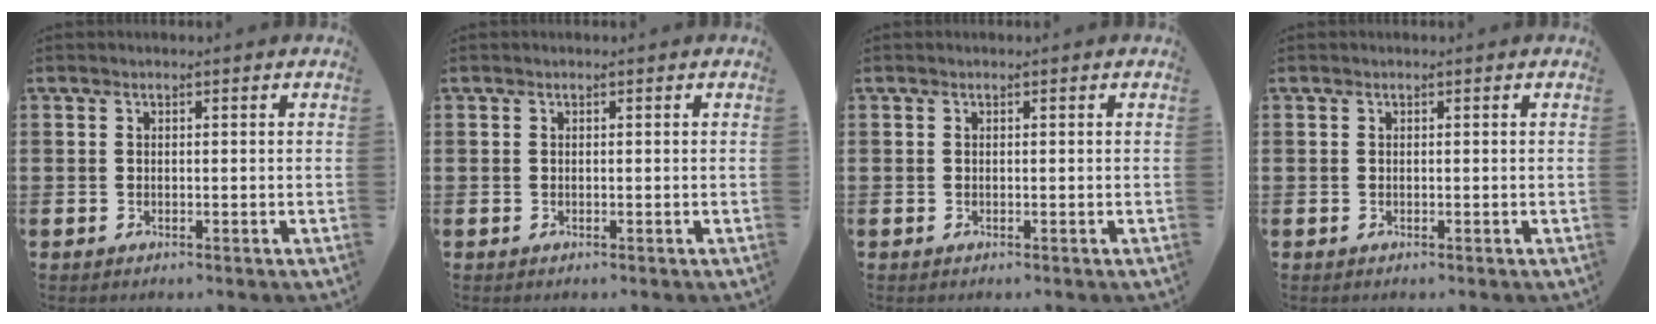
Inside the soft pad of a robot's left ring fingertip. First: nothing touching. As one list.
[{"total": 0.0}, {"total": 0.0}, {"total": 0.0}]